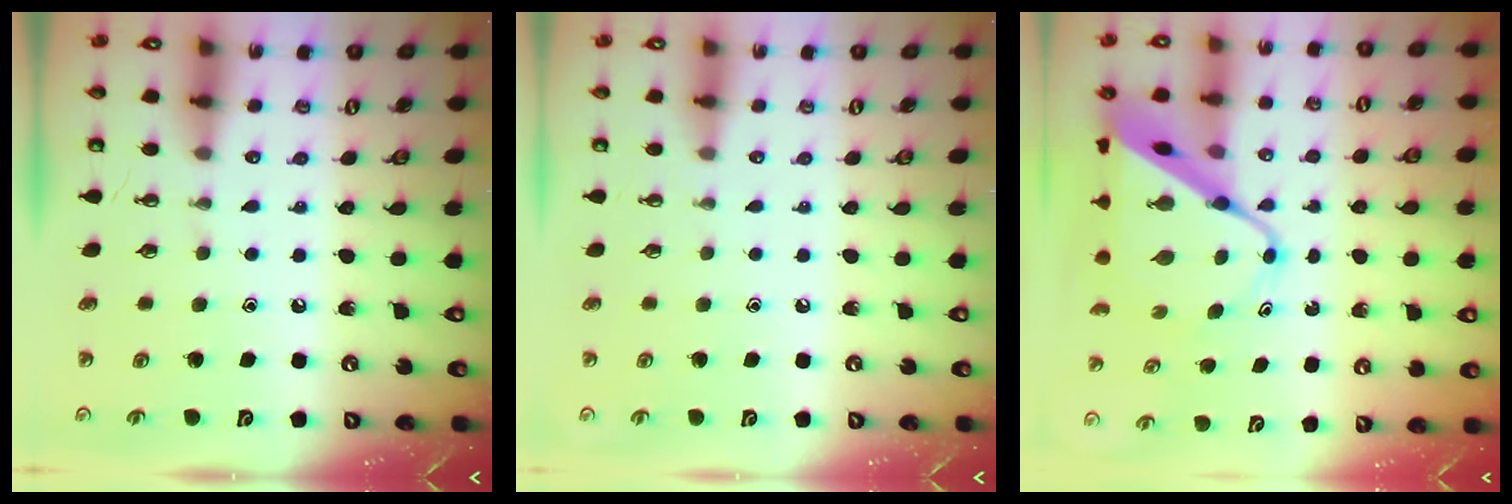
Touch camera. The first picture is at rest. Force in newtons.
{"total": 0.0}
{"total": 13.2, "press": 13.2, "slide": 1.0}